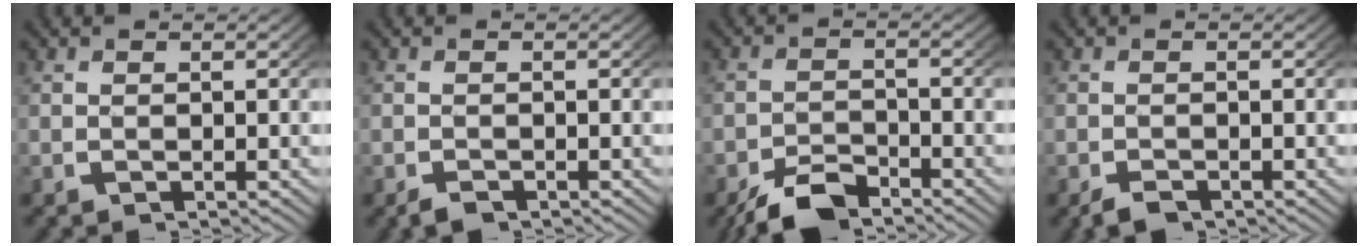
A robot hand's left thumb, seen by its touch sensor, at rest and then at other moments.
{"total": 1.0, "force": [-0.9, 0.5, 0.3], "torque": [-0.004, -0.007, -0.016]}
{"total": 4.7, "force": [-3.9, 1.8, 1.8], "torque": [-0.030, -0.011, -0.069]}
{"total": 1.4, "force": [-1.1, 0.6, 0.5], "torque": [-0.009, -0.009, -0.019]}